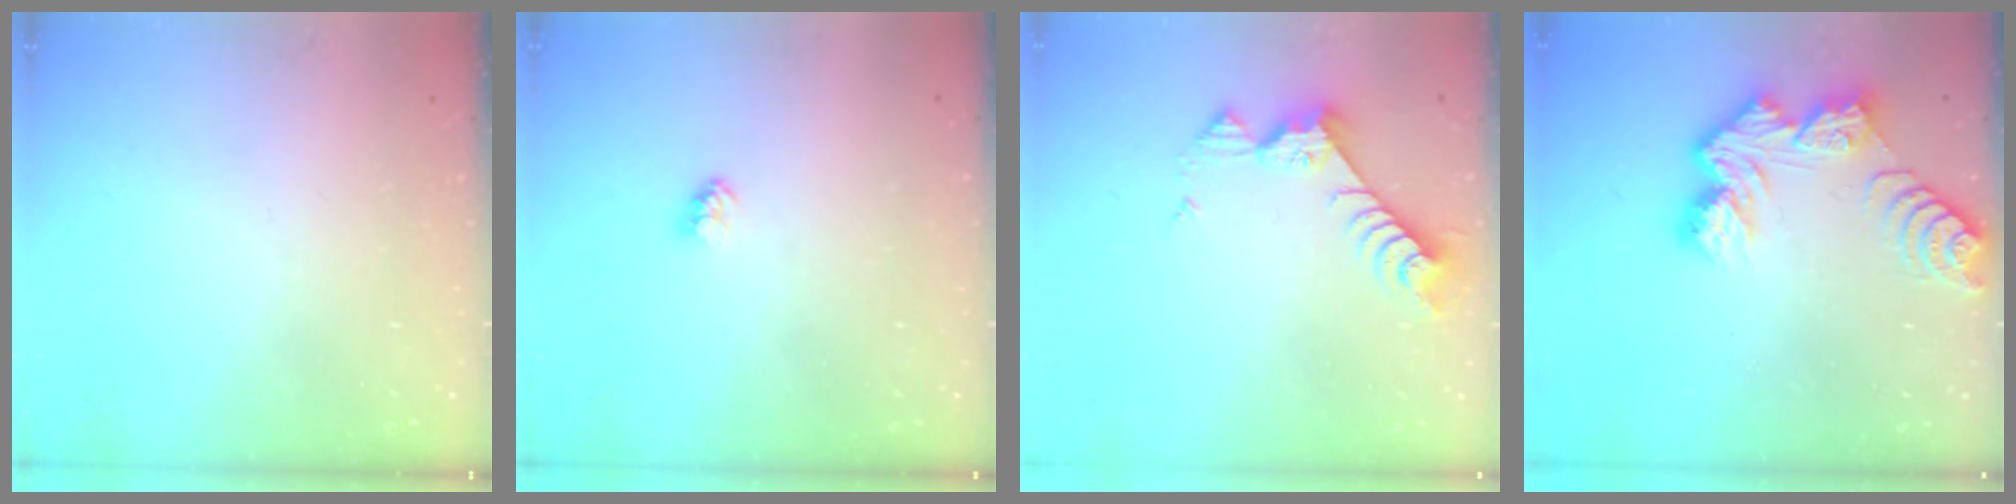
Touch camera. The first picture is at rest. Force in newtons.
{"total": 2.4, "press": 2.4, "slide": 0.1}
{"total": 8.6, "press": 8.5, "slide": 0.8}
{"total": 10.8, "press": 10.7, "slide": 1.1}